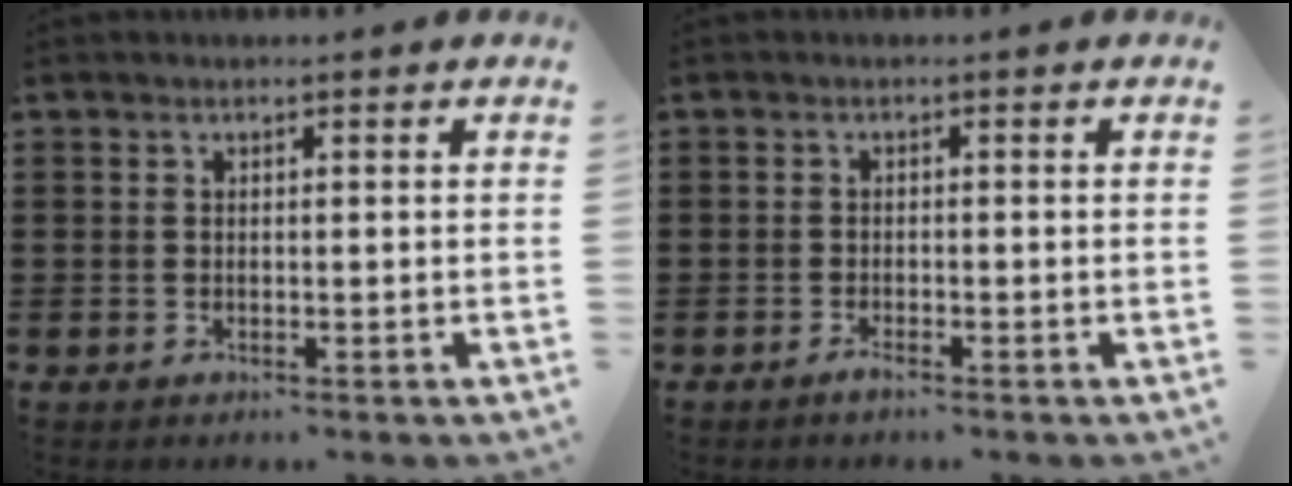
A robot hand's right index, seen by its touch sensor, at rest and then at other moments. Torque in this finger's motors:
{"motor_torque": [1.09, 1.04, 0.02, 0.00]}